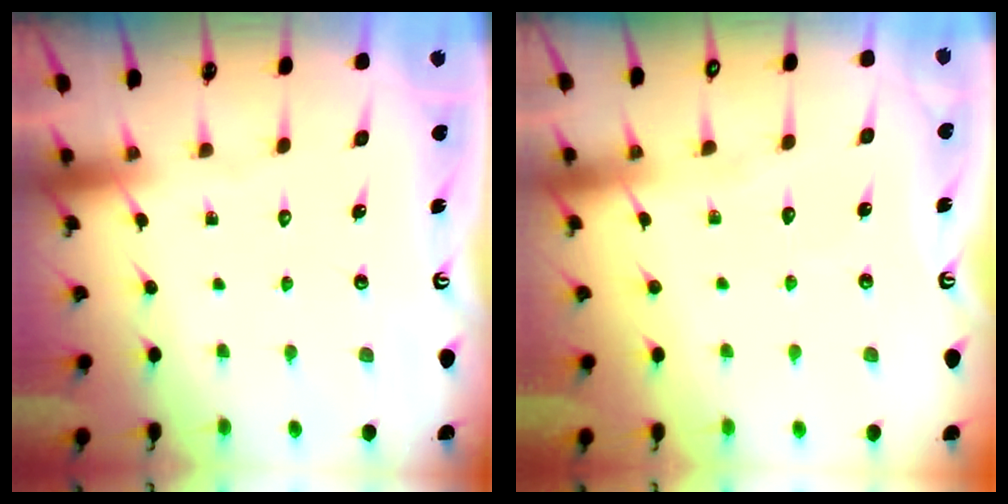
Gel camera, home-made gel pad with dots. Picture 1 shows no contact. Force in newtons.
{"total": 4.9, "press": 4.9, "slide": 0.5}